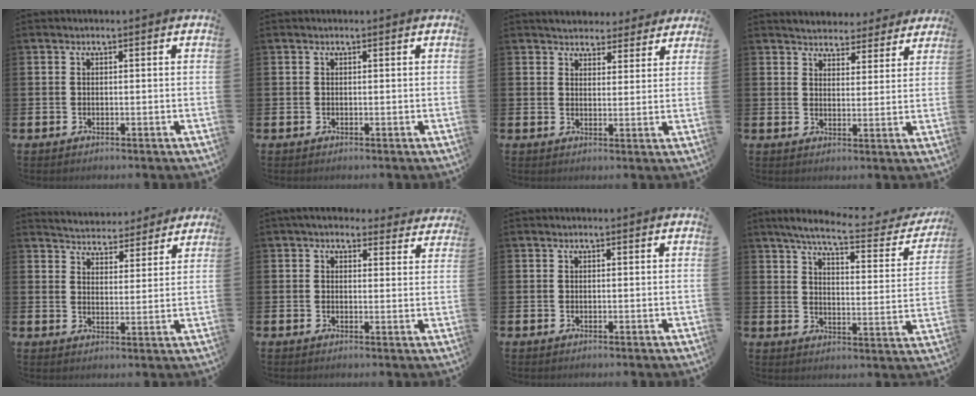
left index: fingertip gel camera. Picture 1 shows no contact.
{"total": 0.0}
{"total": 4.2, "force": [4.0, 1.3, -0.2], "torque": [-0.001, -0.027, 0.069]}
{"total": 4.4, "force": [4.3, 1.1, -0.3], "torque": [-0.010, -0.029, 0.075]}
{"total": 4.8, "force": [4.7, 0.9, -0.3], "torque": [-0.012, -0.039, 0.081]}
{"total": 4.1, "force": [3.7, 1.6, 0.8], "torque": [-0.016, -0.016, 0.066]}
{"total": 0.0}
{"total": 6.7, "force": [5.9, 0.7, 3.2], "torque": [-0.081, -0.038, 0.094]}